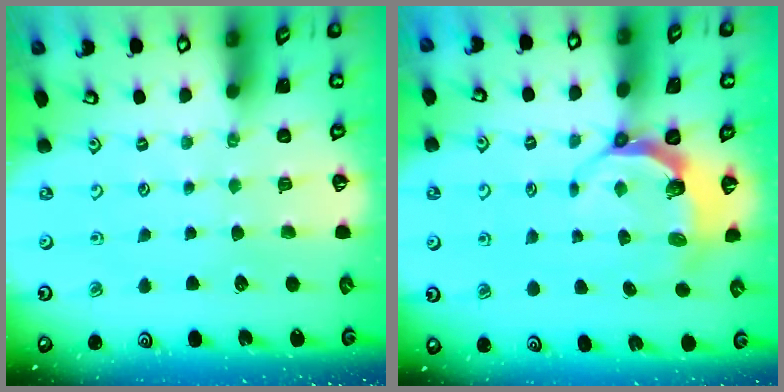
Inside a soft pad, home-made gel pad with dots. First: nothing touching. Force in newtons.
{"total": 5.7, "press": 4.6, "slide": 3.3}